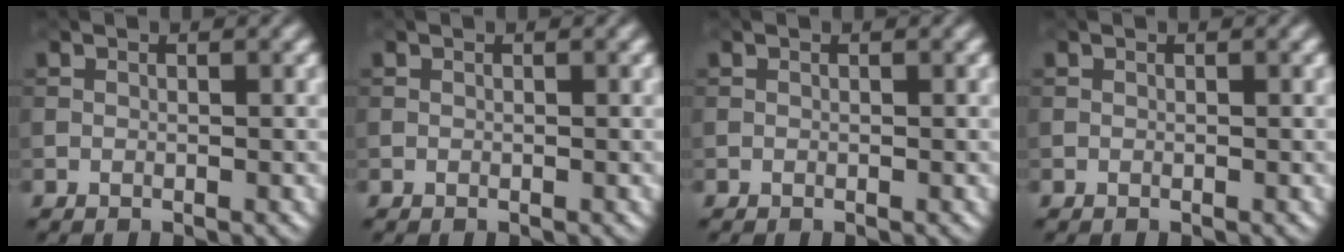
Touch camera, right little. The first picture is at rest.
{"total": 0.0}
{"total": 0.0}
{"total": 0.0}